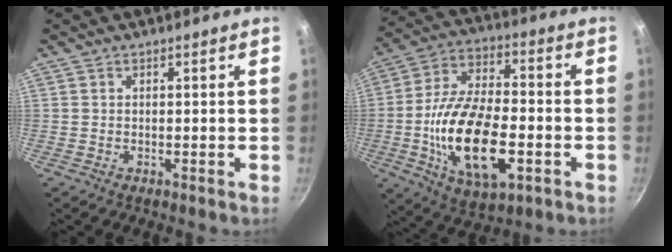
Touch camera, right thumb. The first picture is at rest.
{"total": 20.7, "force": [-5.1, 10.2, 17.3], "torque": [-0.312, 0.019, -0.088]}